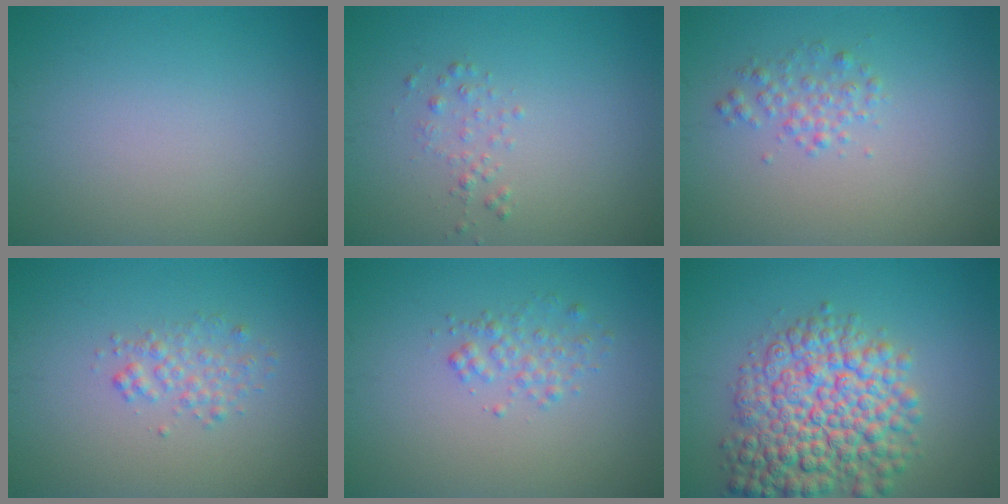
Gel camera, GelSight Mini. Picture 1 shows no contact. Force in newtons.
{"total": 1.1, "press": 1.1, "slide": 0.1}
{"total": 1.7, "press": 1.7, "slide": 0.0}
{"total": 1.8, "press": 1.8, "slide": 0.0}
{"total": 1.6, "press": 1.6, "slide": 0.1}
{"total": 9.2, "press": 9.2, "slide": 0.3}